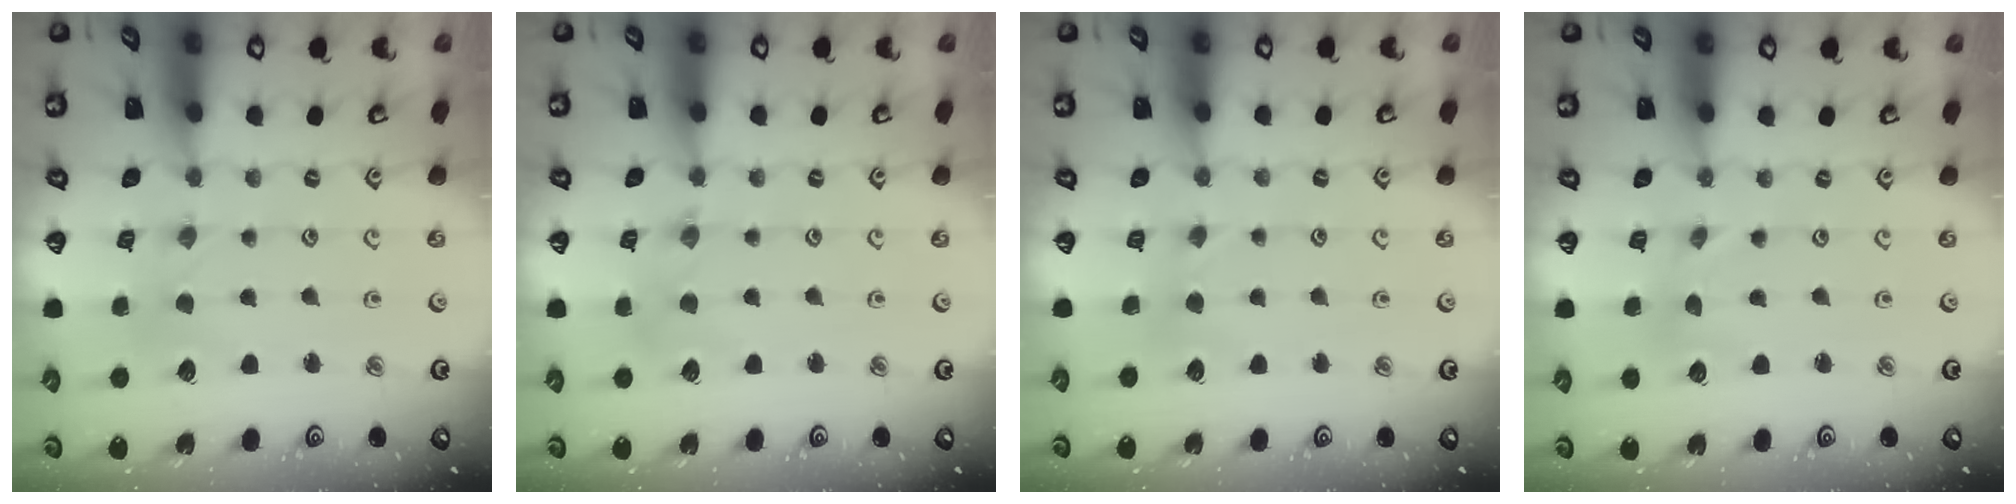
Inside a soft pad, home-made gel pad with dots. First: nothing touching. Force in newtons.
{"total": 2.4, "press": 2.4, "slide": 0.2}
{"total": 1.9, "press": 1.9, "slide": 0.4}
{"total": 0.0}